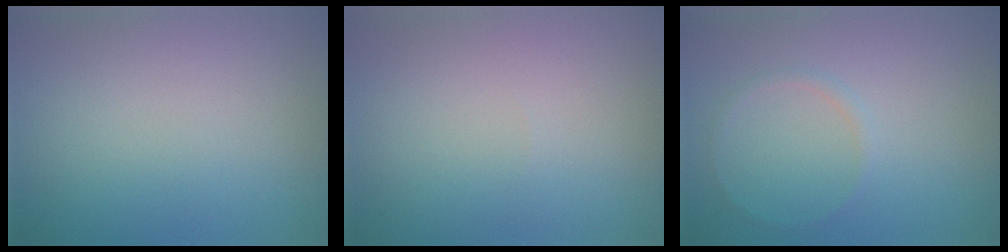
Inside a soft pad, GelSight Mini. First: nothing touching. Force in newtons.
{"total": 0.0}
{"total": 0.8, "press": 0.8, "slide": 0.1}